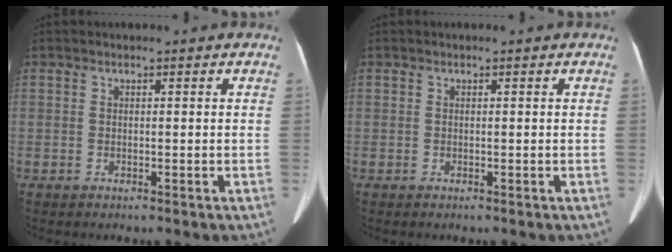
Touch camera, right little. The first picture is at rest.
{"total": 0.0}